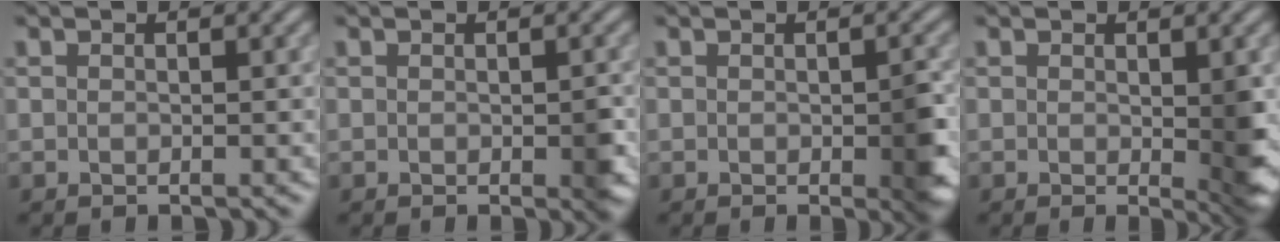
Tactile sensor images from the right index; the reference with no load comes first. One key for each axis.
{"total": 1.5, "fx": -0.4, "fy": 0.7, "fz": 1.3, "tx": -0.013, "ty": -0.004, "tz": -0.007}
{"total": 2.7, "fx": -0.6, "fy": 0.9, "fz": 2.4, "tx": -0.027, "ty": -0.006, "tz": -0.011}
{"total": 3.0, "fx": -0.2, "fy": 0.9, "fz": 2.9, "tx": -0.033, "ty": -0.016, "tz": 0.000}